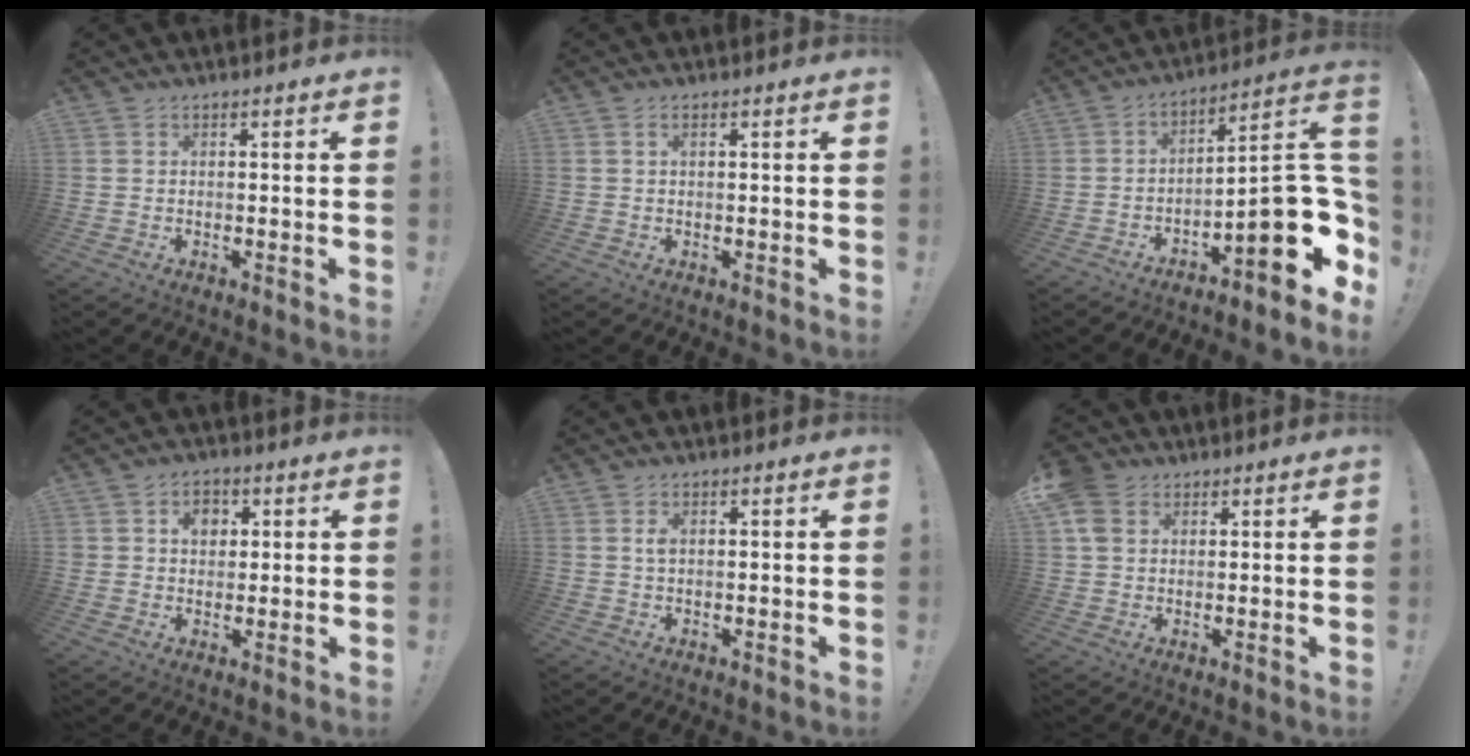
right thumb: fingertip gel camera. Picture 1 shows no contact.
{"total": 1.2, "force": [0.4, 0.4, 1.0], "torque": [-0.023, 0.003, 0.008]}
{"total": 18.3, "force": [-5.6, 6.1, 16.3], "torque": [-0.216, 0.027, -0.083]}
{"total": 7.0, "force": [2.3, 5.5, 3.7], "torque": [-0.052, 0.001, 0.039]}
{"total": 1.4, "force": [0.5, 0.6, 1.2], "torque": [-0.016, -0.001, 0.007]}
{"total": 6.9, "force": [2.9, 5.1, 3.7], "torque": [-0.067, -0.001, 0.059]}